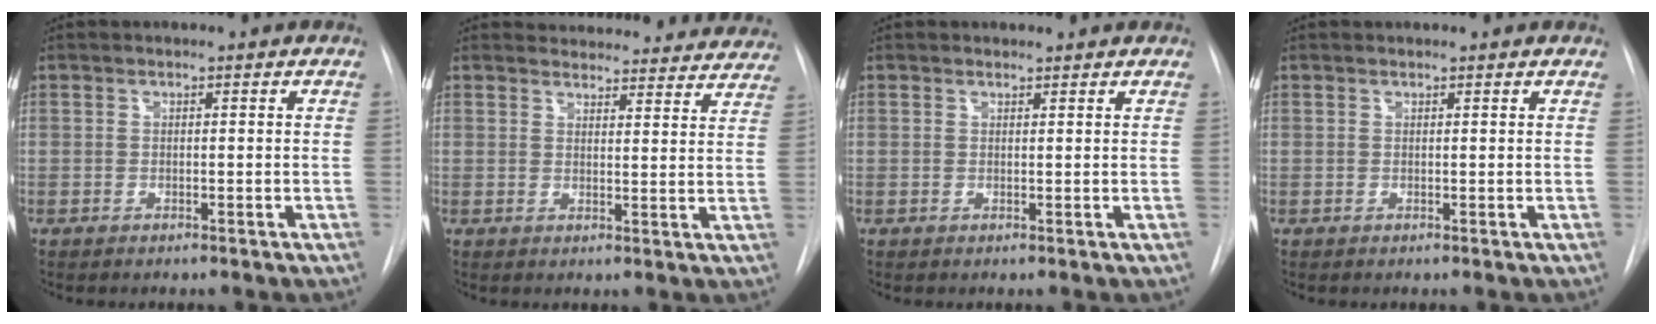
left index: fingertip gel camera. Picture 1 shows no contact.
{"total": 20.1, "force": [19.2, 5.1, 3.3], "torque": [-0.037, -0.034, 0.215]}
{"total": 0.6, "force": [0.5, 0.2, -0.1], "torque": [-0.006, -0.001, 0.008]}
{"total": 1.2, "force": [1.1, 0.2, 0.2], "torque": [-0.011, 0.014, 0.013]}